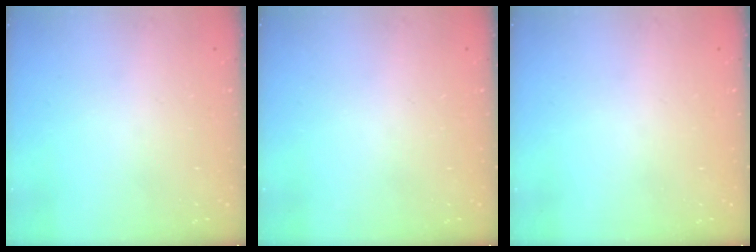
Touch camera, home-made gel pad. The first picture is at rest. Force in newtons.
{"total": 0.0}
{"total": 0.0}